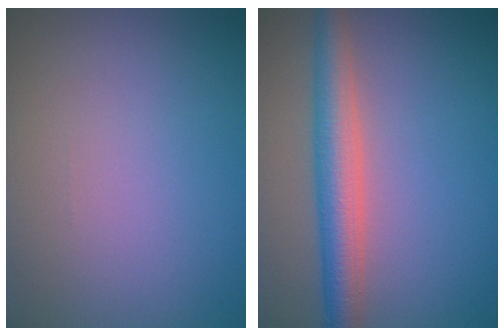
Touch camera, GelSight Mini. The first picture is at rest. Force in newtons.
{"total": 4.6, "press": 4.6, "slide": 0.1}